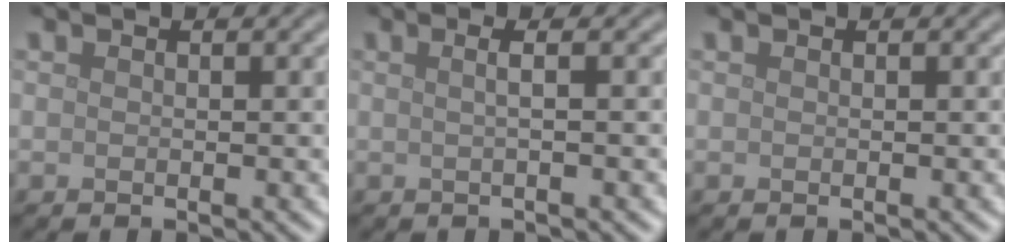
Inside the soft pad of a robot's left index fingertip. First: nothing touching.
{"total": 2.2, "force": [0.4, 0.9, 1.9], "torque": [-0.016, 0.001, -0.016]}
{"total": 0.0}